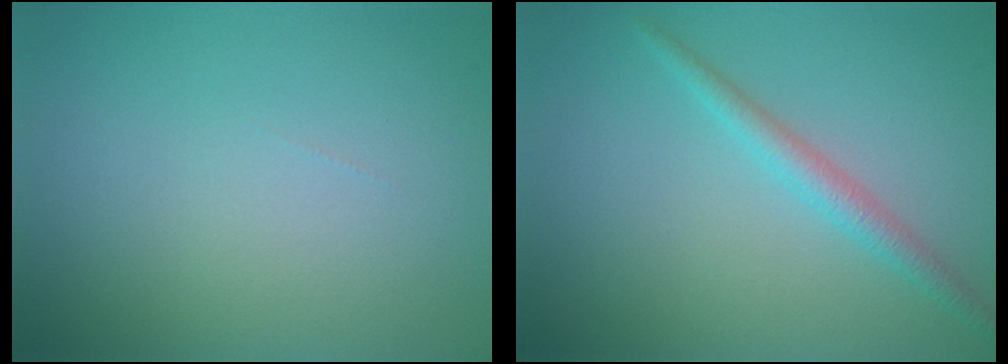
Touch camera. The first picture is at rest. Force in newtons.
{"total": 2.0, "press": 2.0, "slide": 0.0}